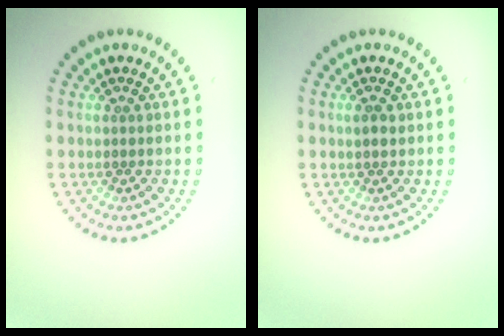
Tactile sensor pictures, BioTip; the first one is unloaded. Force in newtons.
{"total": 1.0, "press": 1.0, "slide": 0.1}